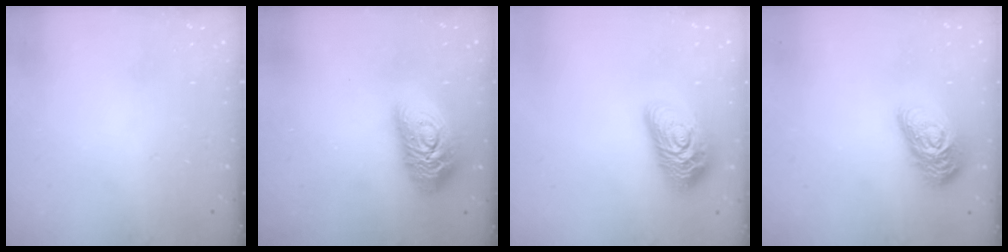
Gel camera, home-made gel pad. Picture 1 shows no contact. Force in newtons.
{"total": 16.3, "press": 16.2, "slide": 1.7}
{"total": 15.6, "press": 15.6, "slide": 0.7}
{"total": 15.3, "press": 15.3, "slide": 0.8}